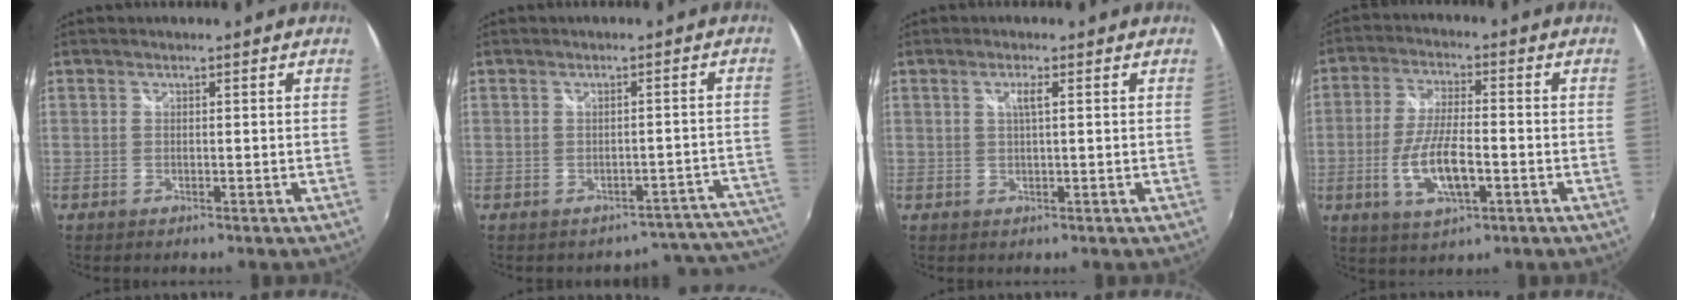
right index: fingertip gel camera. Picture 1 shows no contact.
{"total": 10.2, "force": [-9.7, 3.0, 1.0], "torque": [0.017, 0.034, -0.108]}
{"total": 1.6, "force": [0.5, -0.2, 1.5], "torque": [-0.027, -0.001, 0.007]}
{"total": 10.4, "force": [-3.1, 3.4, 9.3], "torque": [-0.186, -0.007, -0.056]}